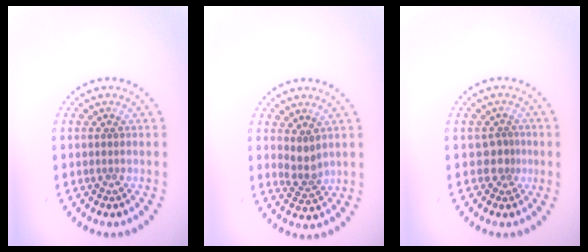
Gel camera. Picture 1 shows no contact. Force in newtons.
{"total": 2.0, "press": 1.6, "slide": 1.1}
{"total": 1.3, "press": 0.9, "slide": 0.9}